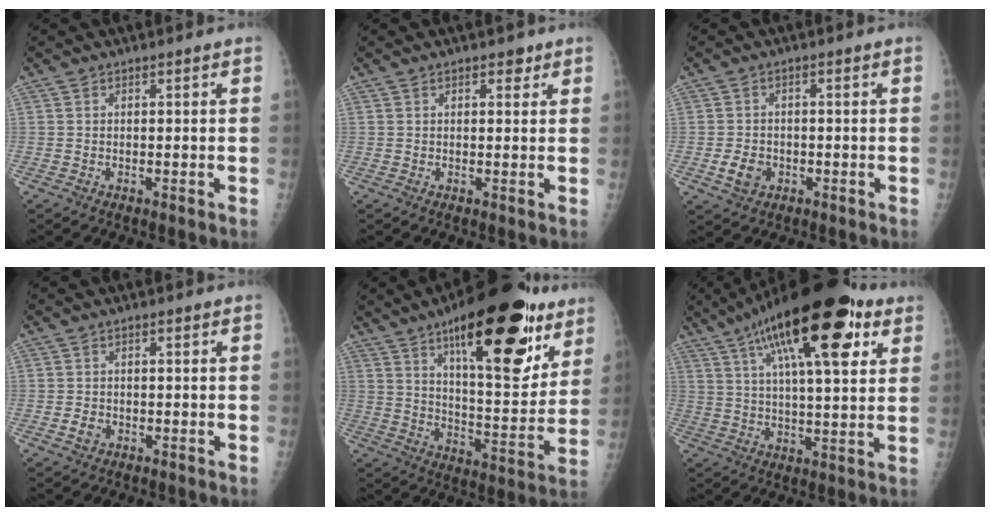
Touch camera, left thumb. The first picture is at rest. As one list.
[{"total": 2.0, "force": [1.2, 1.1, 1.1], "torque": [-0.001, -0.004, 0.013]}, {"total": 4.0, "force": [-1.3, 3.1, 2.2], "torque": [-0.031, 0.003, -0.019]}, {"total": 1.9, "force": [-0.7, 1.4, 1.0], "torque": [-0.011, 0.002, -0.010]}, {"total": 26.8, "force": [14.8, 9.6, 20.1], "torque": [-0.253, -0.053, 0.226]}, {"total": 23.5, "force": [11.4, 7.7, 19.1], "torque": [-0.289, -0.008, 0.177]}]